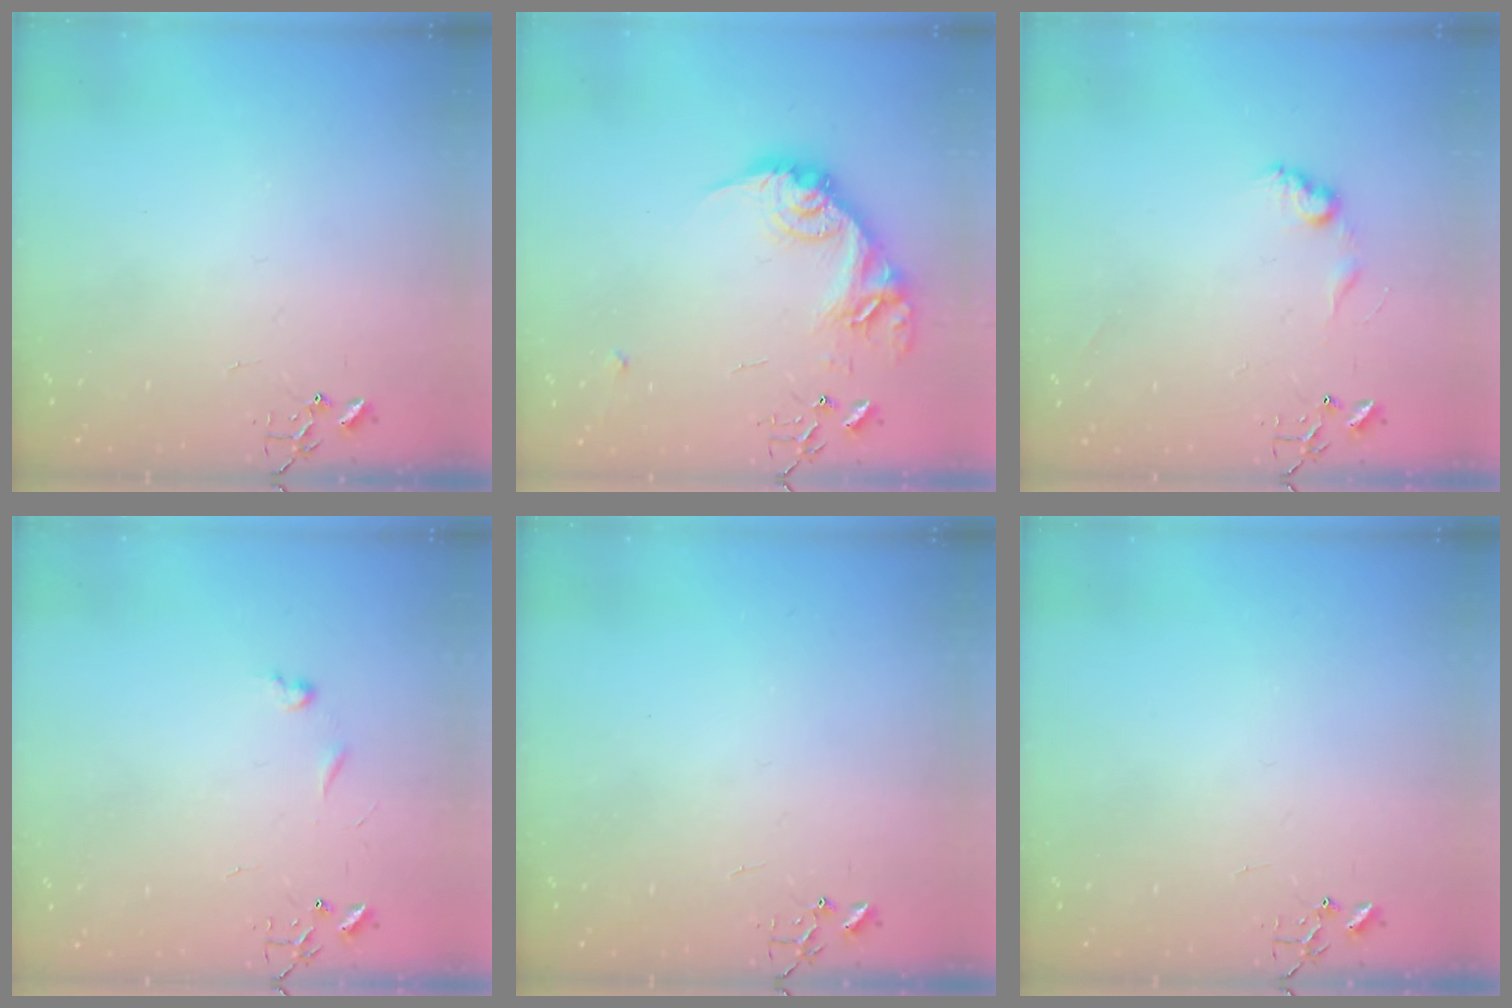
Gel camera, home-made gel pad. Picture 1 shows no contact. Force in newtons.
{"total": 17.6, "press": 17.6, "slide": 0.8}
{"total": 7.9, "press": 7.9, "slide": 0.5}
{"total": 4.4, "press": 4.3, "slide": 0.6}
{"total": 0.0}
{"total": 0.0}